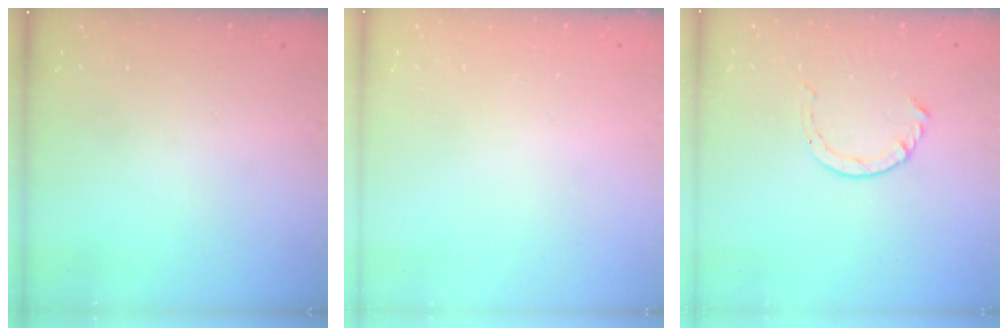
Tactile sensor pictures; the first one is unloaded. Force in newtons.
{"total": 2.6, "press": 2.6, "slide": 0.2}
{"total": 3.4, "press": 3.4, "slide": 0.5}